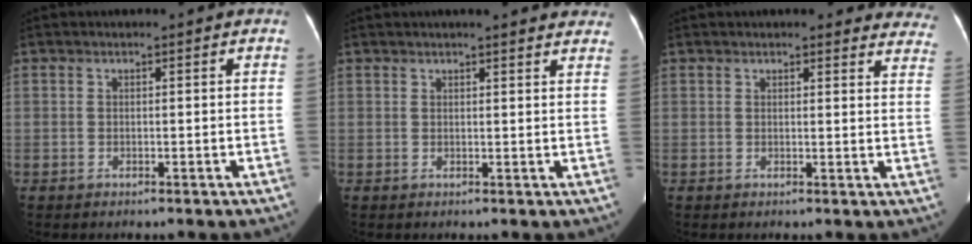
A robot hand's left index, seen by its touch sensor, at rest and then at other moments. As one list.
[{"total": 12.2, "force": [11.1, 2.1, 4.7], "torque": [-0.038, 0.012, 0.112]}, {"total": 13.7, "force": [12.9, 3.1, 3.2], "torque": [0.010, -0.033, 0.109]}]